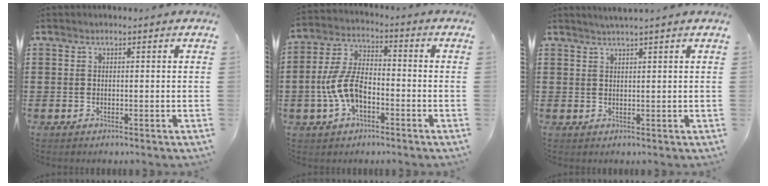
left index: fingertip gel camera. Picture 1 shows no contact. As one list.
[{"total": 7.9, "force": [-2.8, 3.9, 6.2], "torque": [-0.154, -0.001, -0.061]}, {"total": 1.4, "force": [1.2, -0.6, 0.5], "torque": [-0.008, 0.000, 0.024]}]